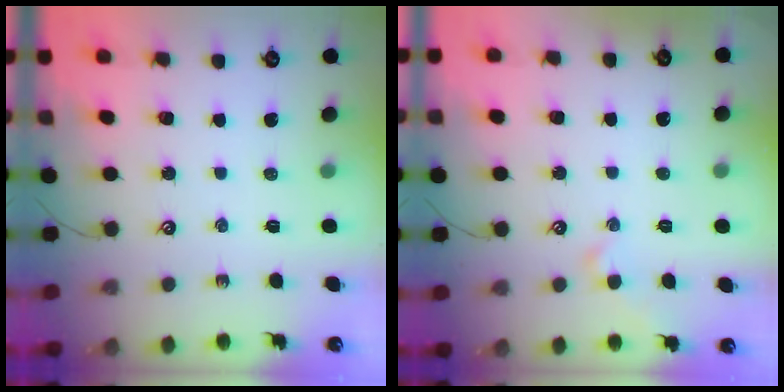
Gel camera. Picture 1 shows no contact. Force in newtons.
{"total": 1.4, "press": 1.4, "slide": 0.1}